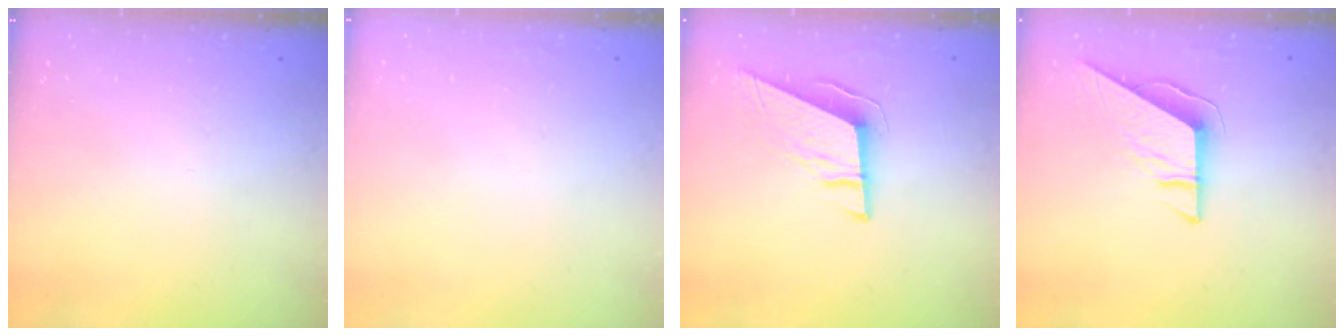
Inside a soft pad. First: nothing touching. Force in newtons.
{"total": 0.8, "press": 0.8, "slide": 0.1}
{"total": 10.1, "press": 9.8, "slide": 2.7}
{"total": 8.4, "press": 8.3, "slide": 0.7}